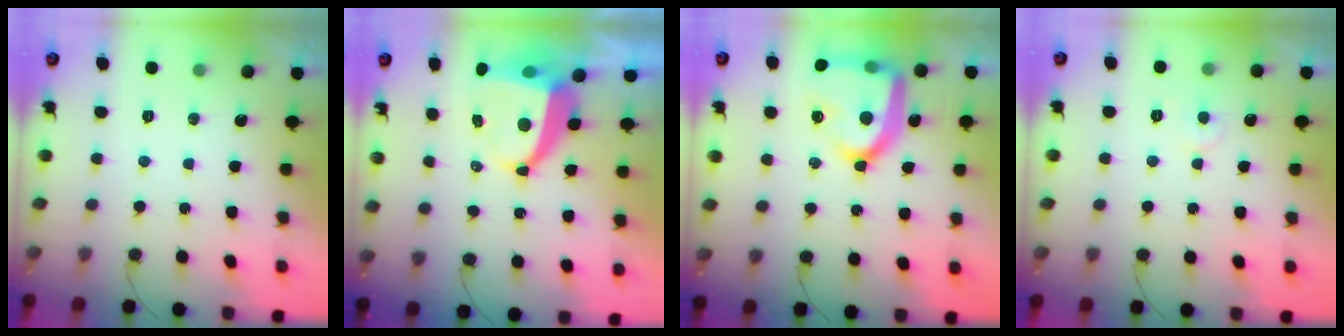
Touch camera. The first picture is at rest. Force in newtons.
{"total": 9.0, "press": 8.9, "slide": 1.2}
{"total": 22.5, "press": 22.4, "slide": 2.0}
{"total": 4.2, "press": 4.2, "slide": 0.4}